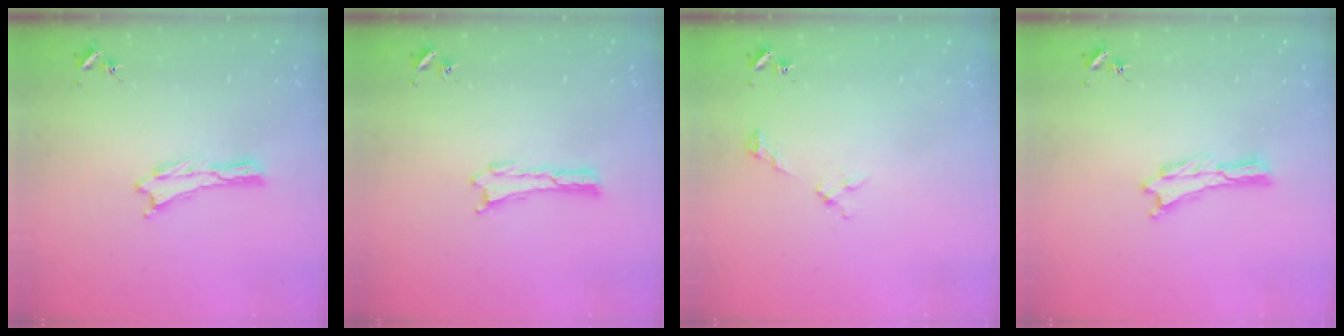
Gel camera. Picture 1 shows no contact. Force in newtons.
{"total": 0.0}
{"total": 2.2, "press": 2.2, "slide": 0.3}
{"total": 0.0}